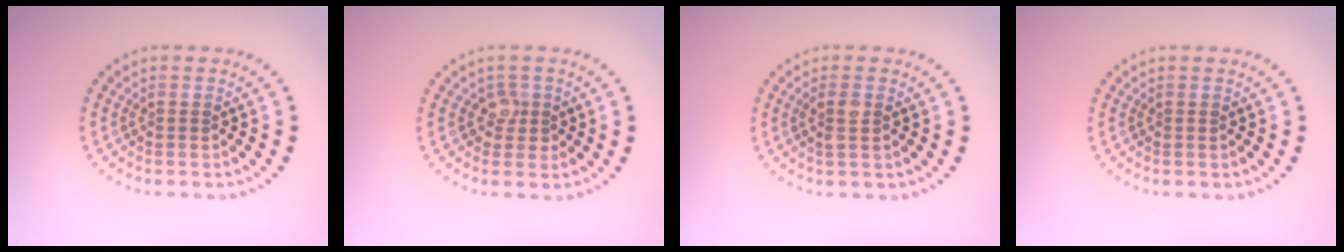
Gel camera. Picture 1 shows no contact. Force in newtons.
{"total": 1.6, "press": 1.4, "slide": 0.9}
{"total": 1.5, "press": 1.4, "slide": 0.5}
{"total": 0.0}